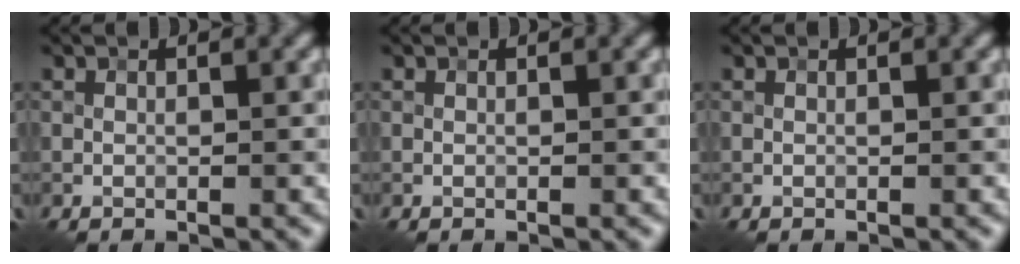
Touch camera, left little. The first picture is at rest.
{"total": 0.0}
{"total": 0.0}